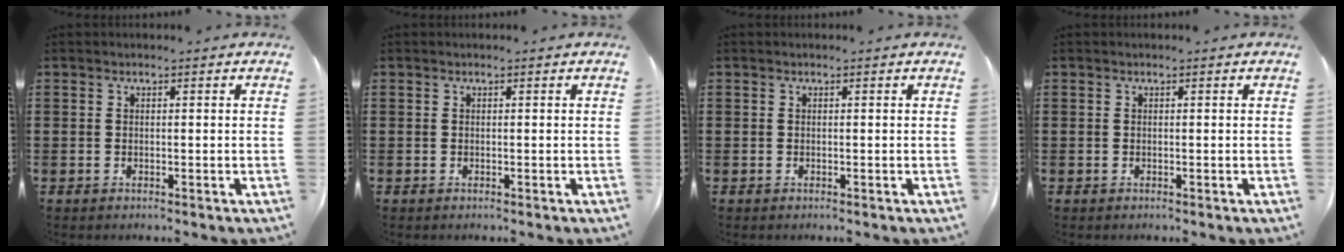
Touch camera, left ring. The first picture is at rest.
{"total": 0.0}
{"total": 0.0}
{"total": 0.0}